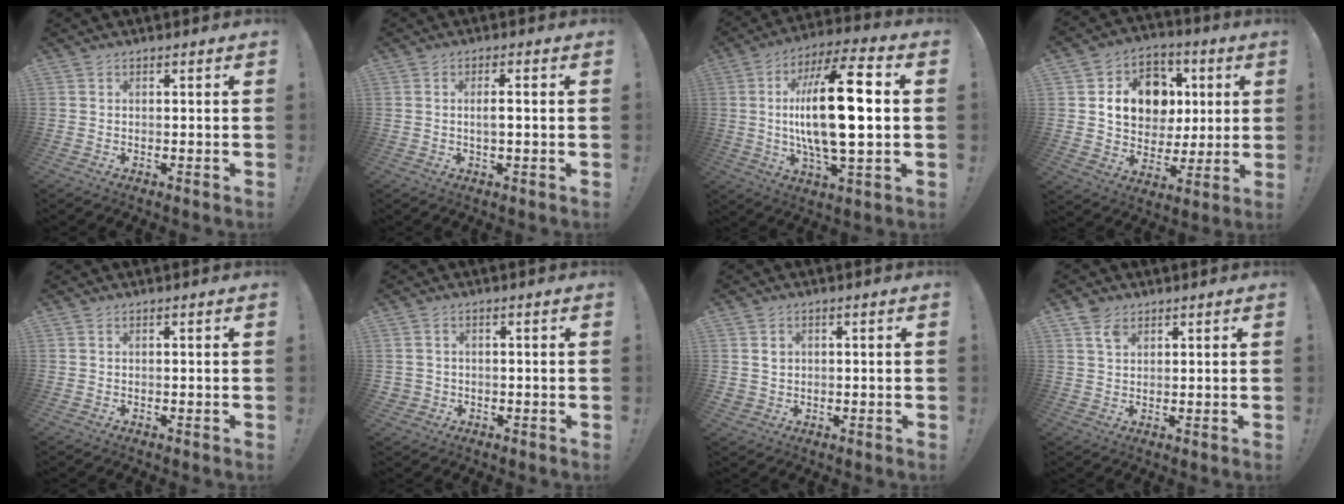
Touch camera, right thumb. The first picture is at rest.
{"total": 2.9, "force": [-0.1, 0.6, 2.9], "torque": [-0.049, 0.000, -0.005]}
{"total": 22.9, "force": [0.8, 7.2, 21.7], "torque": [-0.395, -0.005, 0.000]}
{"total": 15.9, "force": [4.4, 12.9, 8.1], "torque": [-0.116, -0.005, 0.100]}
{"total": 0.0}
{"total": 2.2, "force": [-0.1, 2.1, 0.6], "torque": [-0.002, -0.001, -0.001]}
{"total": 2.8, "force": [0.7, 2.6, 0.6], "torque": [0.008, -0.005, 0.010]}
{"total": 4.0, "force": [2.6, 2.4, 1.9], "torque": [-0.033, -0.009, 0.049]}